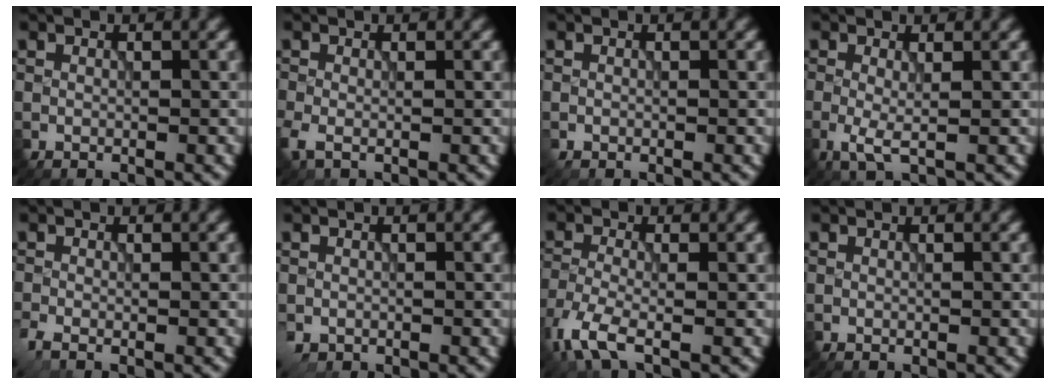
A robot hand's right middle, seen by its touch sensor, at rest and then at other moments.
{"total": 1.7, "force": [-0.7, 0.9, 1.2], "torque": [-0.033, -0.008, -0.017]}
{"total": 0.7, "force": [-0.4, 0.4, 0.3], "torque": [-0.008, -0.002, -0.008]}
{"total": 2.0, "force": [-0.5, 0.4, 1.9], "torque": [-0.046, -0.008, -0.013]}
{"total": 1.9, "force": [-1.3, 0.7, 1.3], "torque": [-0.031, -0.008, -0.029]}
{"total": 1.8, "force": [-0.8, 1.4, 0.8], "torque": [-0.019, -0.009, -0.018]}
{"total": 4.8, "force": [-3.2, 1.4, 3.3], "torque": [-0.081, -0.010, -0.076]}
{"total": 0.0}